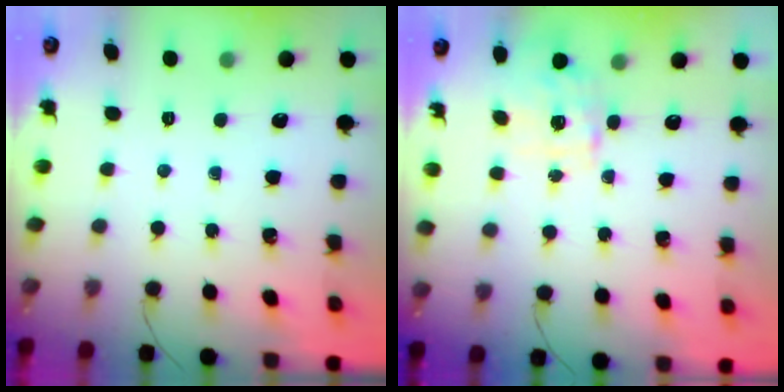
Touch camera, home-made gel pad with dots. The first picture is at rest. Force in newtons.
{"total": 9.8, "press": 9.8, "slide": 0.5}